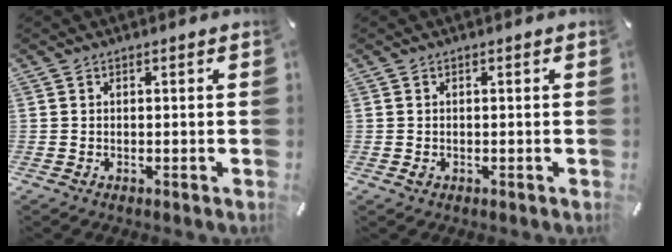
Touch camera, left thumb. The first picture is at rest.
{"total": 0.7, "force": [-0.1, 0.6, 0.5], "torque": [-0.009, 0.000, -0.001]}